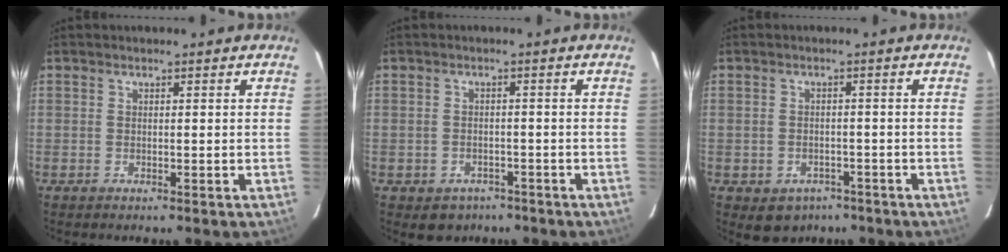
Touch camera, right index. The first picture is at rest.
{"total": 3.7, "force": [-2.4, 2.8, 0.8], "torque": [-0.012, 0.008, -0.026]}
{"total": 4.5, "force": [-2.7, 3.4, 1.2], "torque": [-0.016, 0.006, -0.029]}